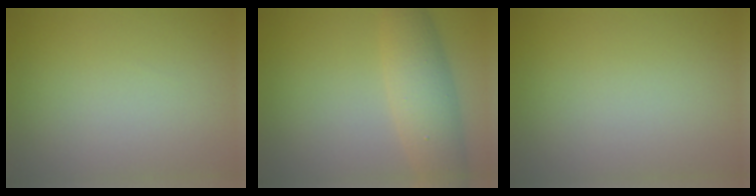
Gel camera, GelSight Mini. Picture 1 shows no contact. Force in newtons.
{"total": 5.3, "press": 5.3, "slide": 0.1}
{"total": 0.0}